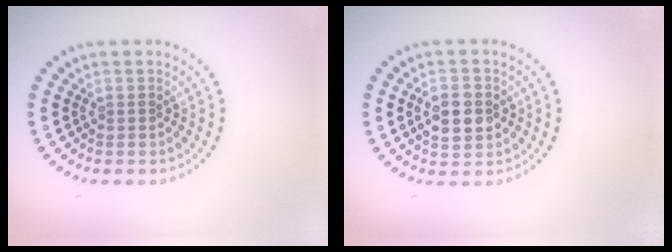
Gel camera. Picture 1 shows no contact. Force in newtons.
{"total": 3.4, "press": 3.4, "slide": 0.2}